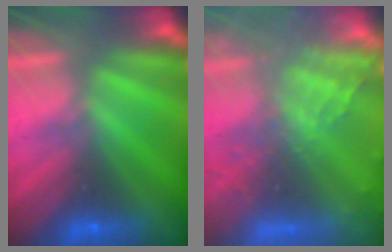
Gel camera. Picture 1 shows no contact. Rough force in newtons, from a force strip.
{"total": 5.8}